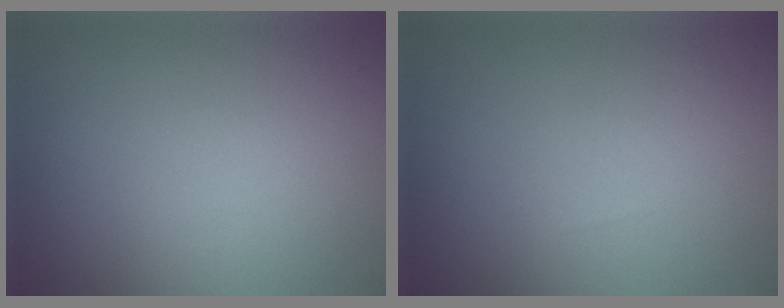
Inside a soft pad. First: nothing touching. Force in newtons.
{"total": 0.0}